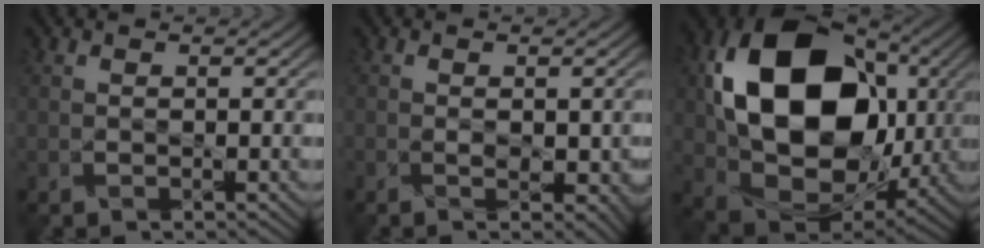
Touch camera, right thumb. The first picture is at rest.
{"total": 2.2, "force": [-0.4, 1.0, 1.9], "torque": [-0.024, -0.006, -0.002]}
{"total": 18.6, "force": [2.8, 13.3, 12.7], "torque": [-0.267, -0.016, 0.064]}